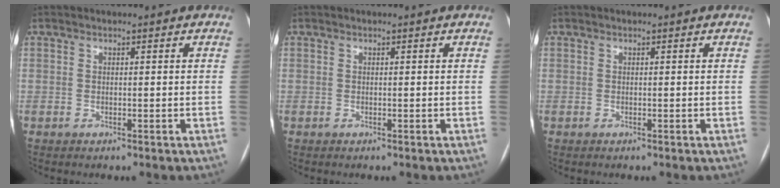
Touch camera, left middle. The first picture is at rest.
{"total": 0.0}
{"total": 0.0}